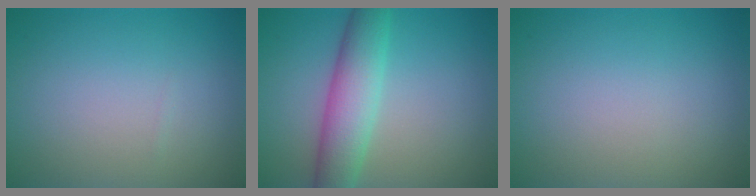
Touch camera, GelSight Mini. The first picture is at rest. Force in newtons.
{"total": 5.5, "press": 5.5, "slide": 0.4}
{"total": 0.0}